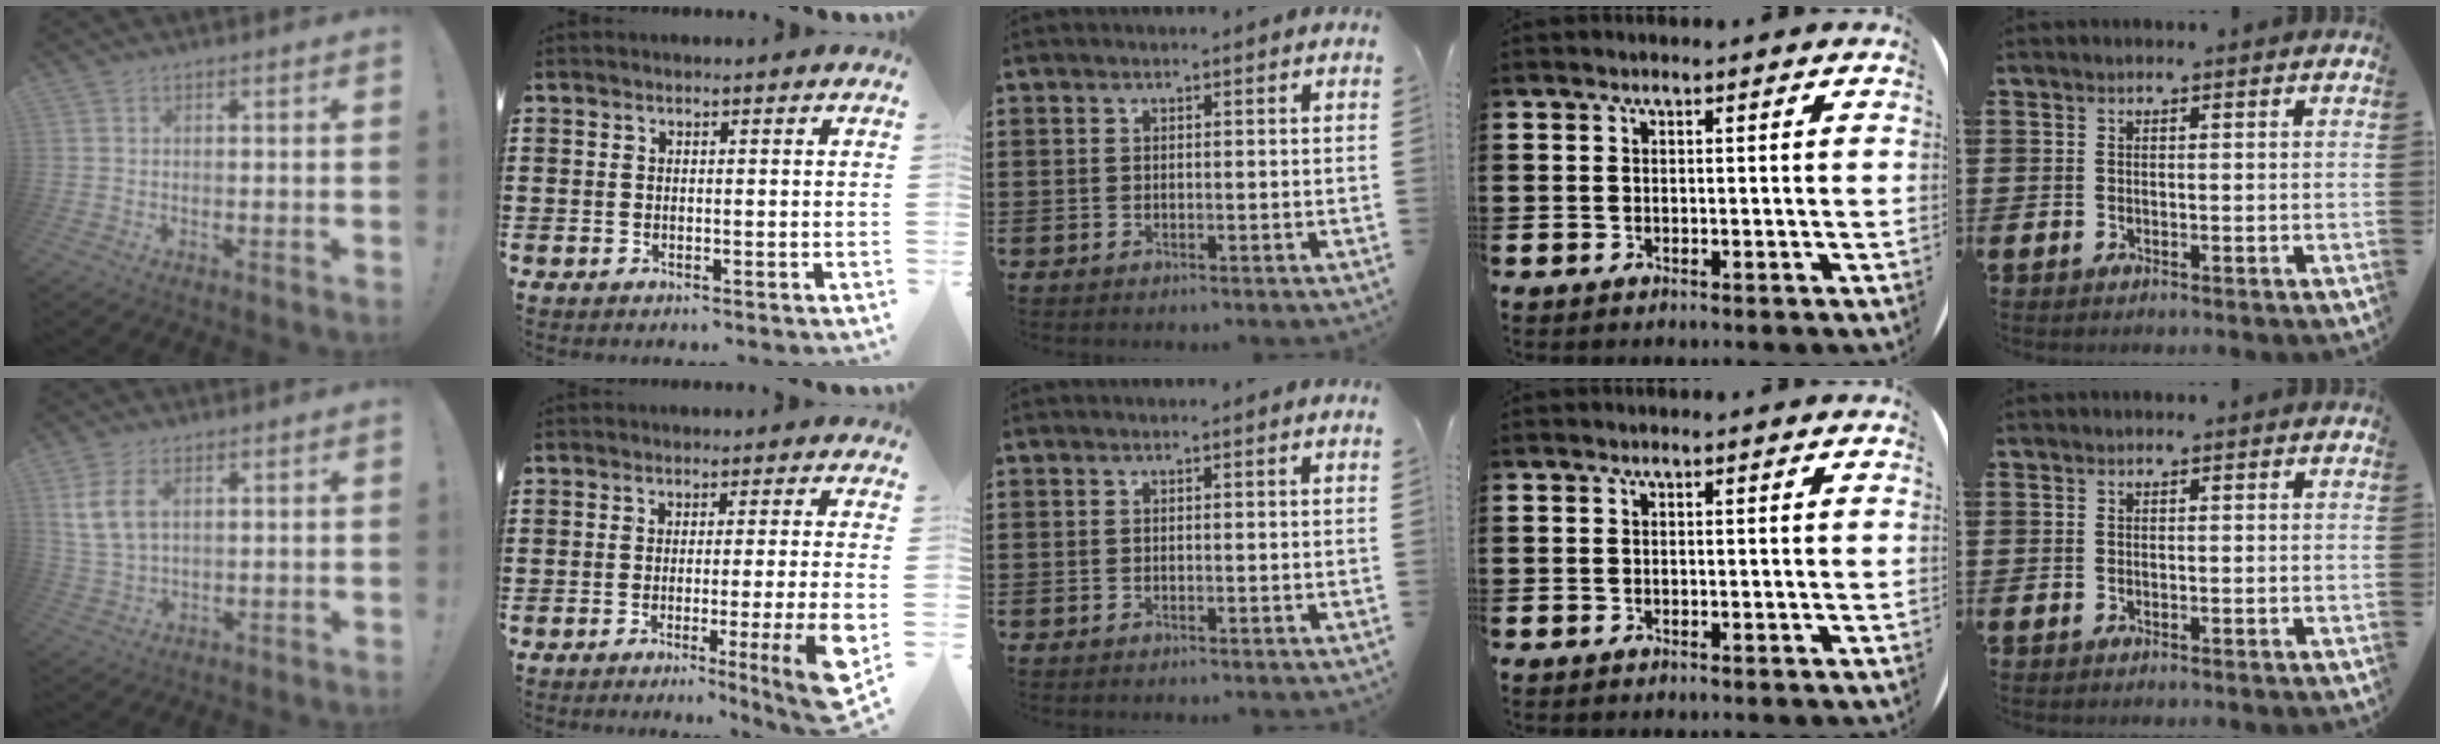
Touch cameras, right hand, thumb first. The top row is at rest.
{"thumb": {"total": 8.0, "force": [3.4, 4.4, 5.8], "torque": [-0.114, -0.008, 0.065]}, "index": {"total": 7.8, "force": [-2.6, -0.4, 7.3], "torque": [-0.105, -0.027, -0.045]}}